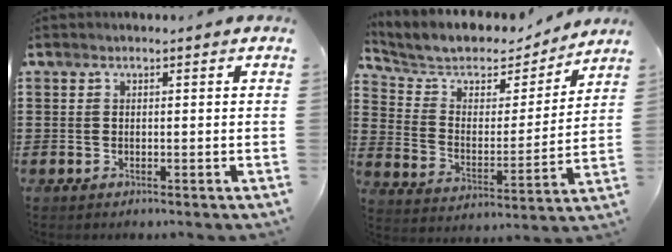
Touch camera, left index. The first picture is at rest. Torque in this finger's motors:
{"motor_torque": [1.11, -1.03, 0.48, 0.08]}